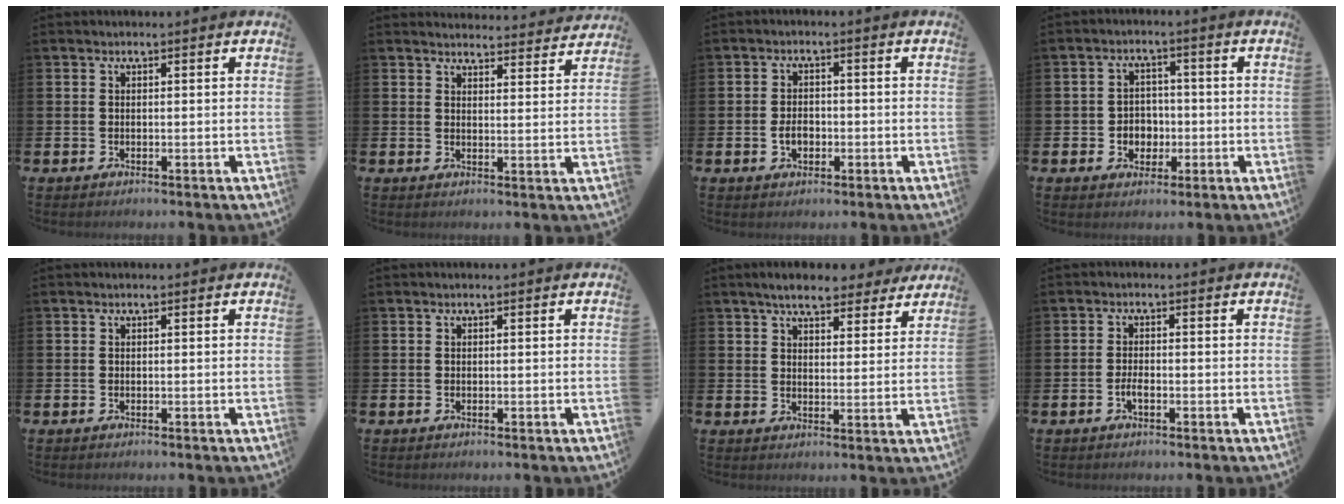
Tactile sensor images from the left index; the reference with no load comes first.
{"total": 3.9, "force": [3.9, 0.4, 0.0], "torque": [0.007, -0.030, 0.067]}
{"total": 2.8, "force": [-0.7, 1.9, 1.9], "torque": [-0.023, -0.002, -0.017]}
{"total": 3.5, "force": [-0.5, 3.3, 0.9], "torque": [-0.018, -0.002, -0.019]}
{"total": 0.0}
{"total": 0.0}
{"total": 6.5, "force": [5.9, 1.8, 2.1], "torque": [-0.036, -0.025, 0.101]}
{"total": 1.7, "force": [-0.7, 0.7, 1.4], "torque": [-0.021, 0.000, -0.015]}